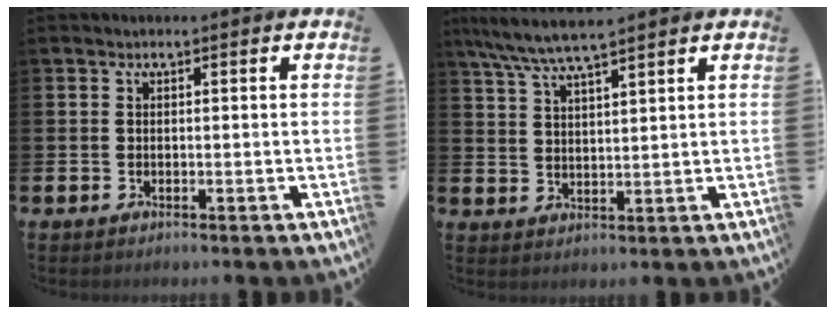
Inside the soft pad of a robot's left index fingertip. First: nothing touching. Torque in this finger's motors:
{"motor_torque": [0.17, -0.10, 0.67, 0.13]}